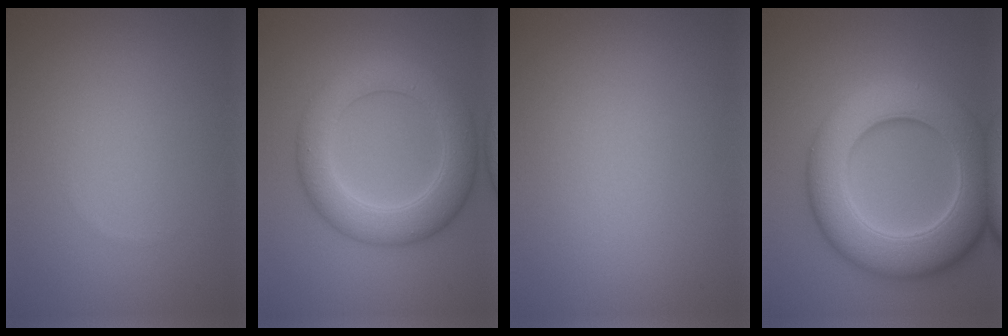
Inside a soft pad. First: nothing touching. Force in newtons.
{"total": 6.3, "press": 6.3, "slide": 0.2}
{"total": 0.0}
{"total": 10.4, "press": 10.4, "slide": 0.2}